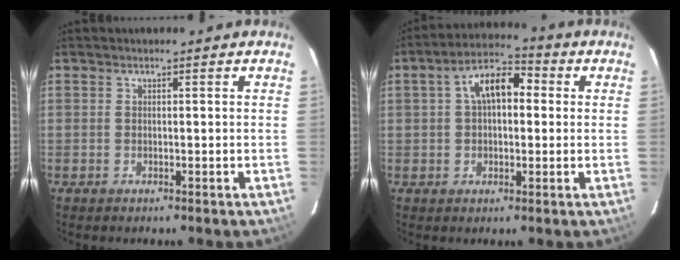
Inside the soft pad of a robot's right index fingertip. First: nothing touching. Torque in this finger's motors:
{"motor_torque": [0.27, -0.02, 0.23, 0.06]}